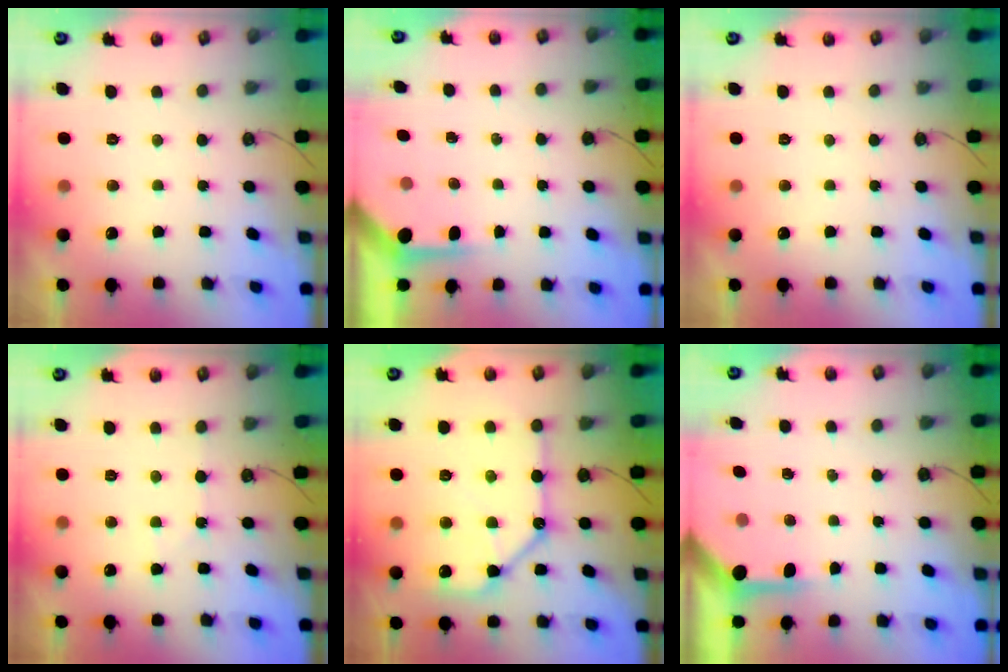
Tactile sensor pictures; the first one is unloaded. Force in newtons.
{"total": 3.7, "press": 3.7, "slide": 0.4}
{"total": 0.0}
{"total": 2.8, "press": 2.8, "slide": 0.6}
{"total": 15.2, "press": 15.0, "slide": 1.9}
{"total": 3.9, "press": 3.8, "slide": 0.3}